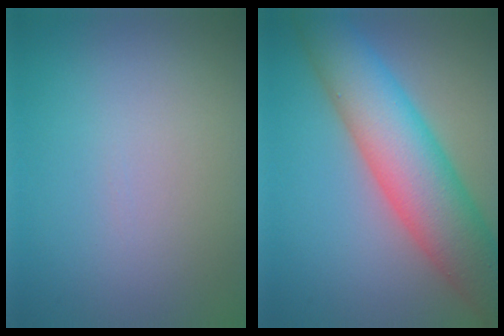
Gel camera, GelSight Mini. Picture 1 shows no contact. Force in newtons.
{"total": 9.6, "press": 9.6, "slide": 0.3}